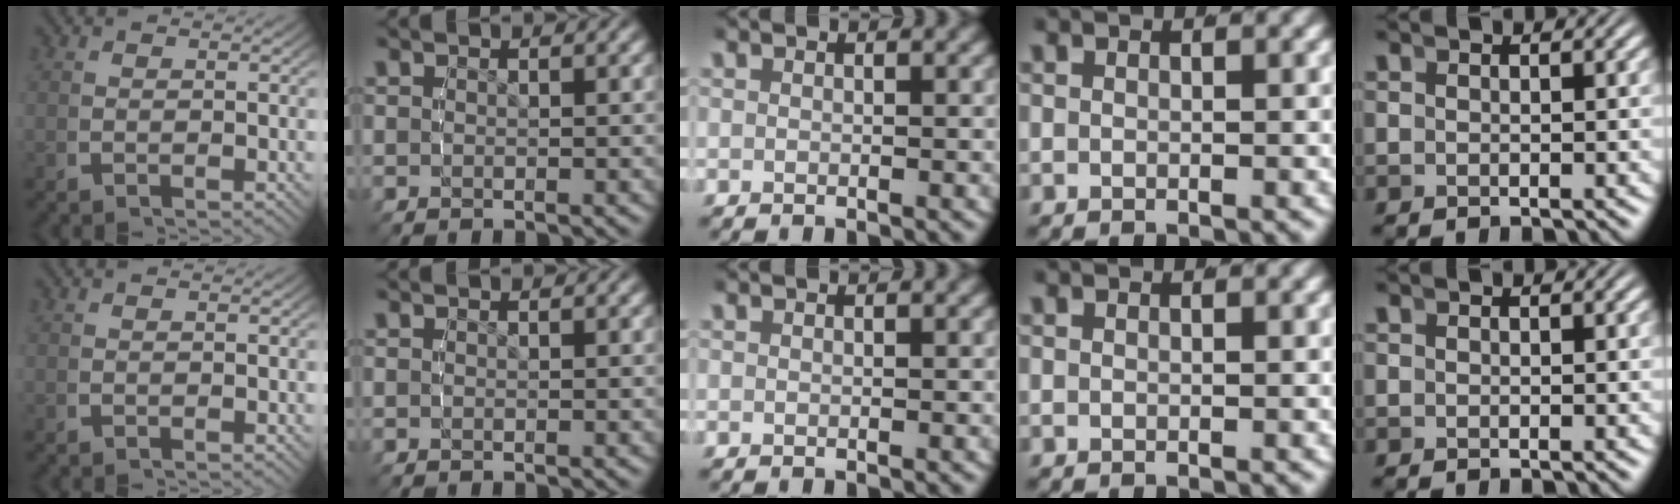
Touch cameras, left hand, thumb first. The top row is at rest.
{}